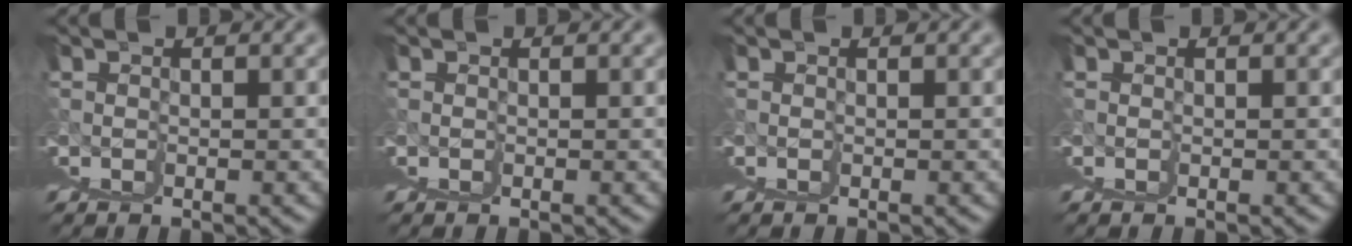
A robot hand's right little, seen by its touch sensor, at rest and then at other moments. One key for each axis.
{"total": 0.0}
{"total": 0.0}
{"total": 0.0}